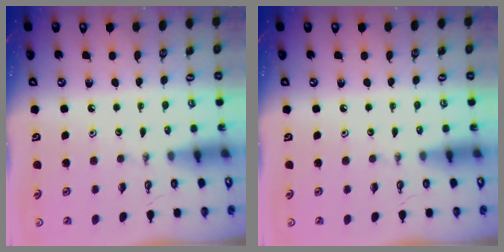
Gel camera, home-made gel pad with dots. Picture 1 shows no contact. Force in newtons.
{"total": 0.0}